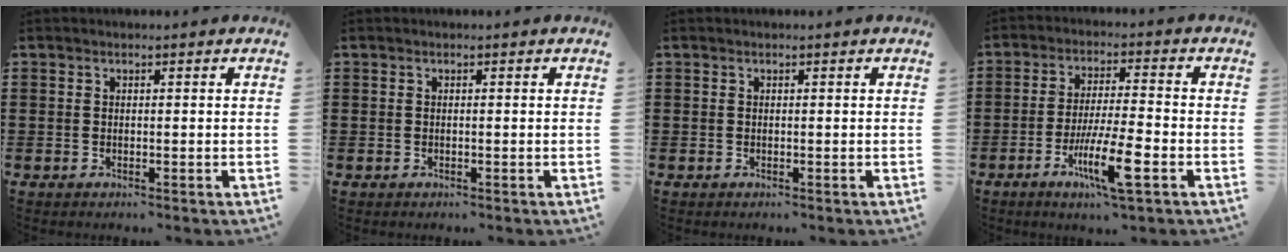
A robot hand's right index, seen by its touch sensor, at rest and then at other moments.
{"total": 0.0}
{"total": 0.0}
{"total": 9.6, "force": [-4.0, 1.3, 8.6], "torque": [-0.169, -0.013, -0.077]}